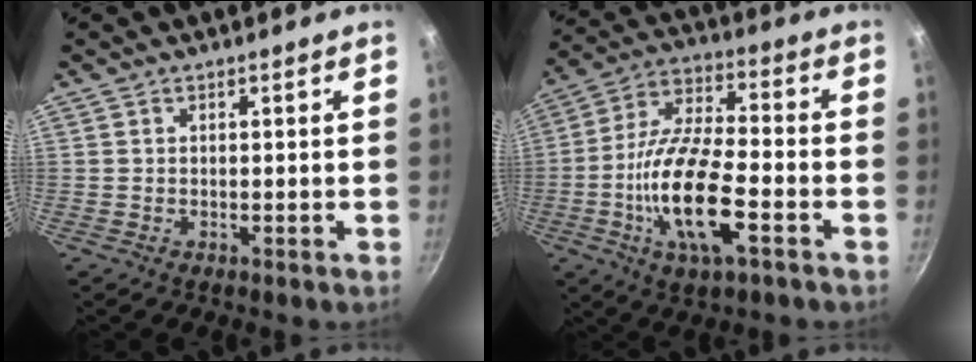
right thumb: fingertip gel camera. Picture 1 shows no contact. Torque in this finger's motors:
{"motor_torque": [2.63, 2.38, 2.03, -0.61, 0.66]}